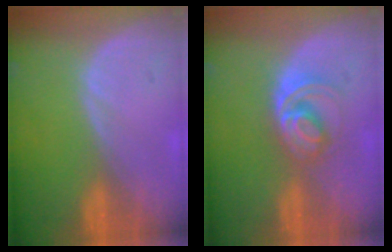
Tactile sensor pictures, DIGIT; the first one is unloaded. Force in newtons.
{"total": 5.4, "press": 5.0, "slide": 2.1}